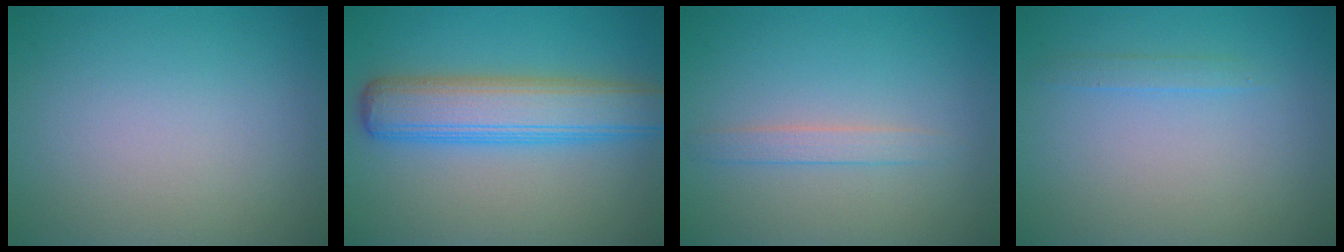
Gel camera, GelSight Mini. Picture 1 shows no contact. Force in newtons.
{"total": 6.8, "press": 6.8, "slide": 0.2}
{"total": 1.5, "press": 1.5, "slide": 0.1}
{"total": 0.9, "press": 0.9, "slide": 0.1}